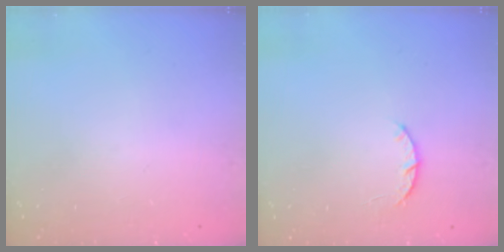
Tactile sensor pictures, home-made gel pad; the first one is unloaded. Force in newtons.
{"total": 3.0, "press": 2.9, "slide": 0.5}